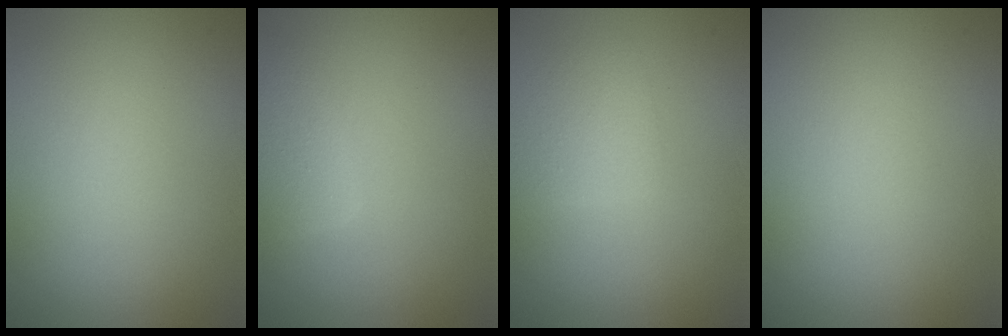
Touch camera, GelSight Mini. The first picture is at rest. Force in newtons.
{"total": 2.4, "press": 2.4, "slide": 0.1}
{"total": 1.9, "press": 1.9, "slide": 0.1}
{"total": 0.0}